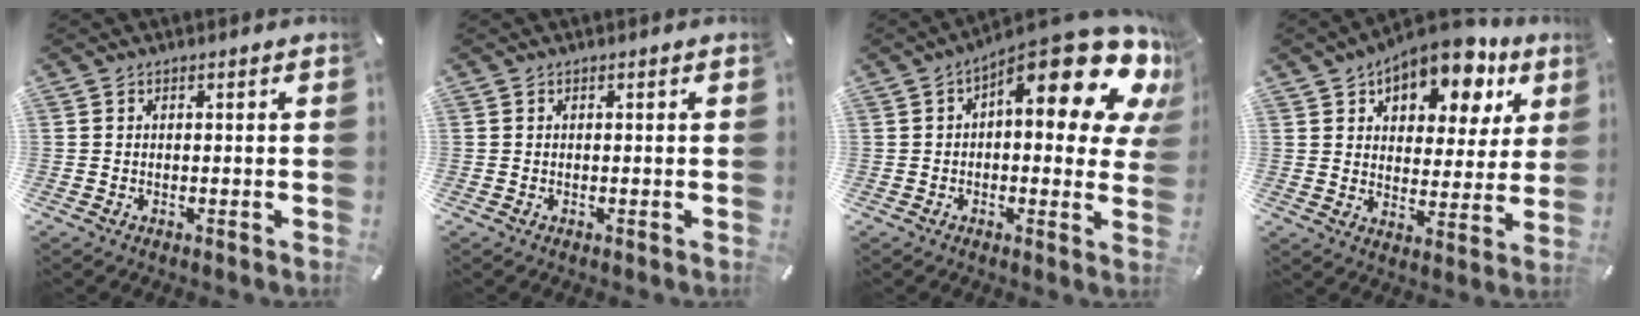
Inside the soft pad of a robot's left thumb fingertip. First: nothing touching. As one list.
[{"total": 0.0}, {"total": 19.7, "force": [9.9, 7.2, 15.5], "torque": [-0.207, -0.085, 0.158]}, {"total": 13.7, "force": [9.8, 7.3, 6.2], "torque": [-0.090, -0.064, 0.169]}]